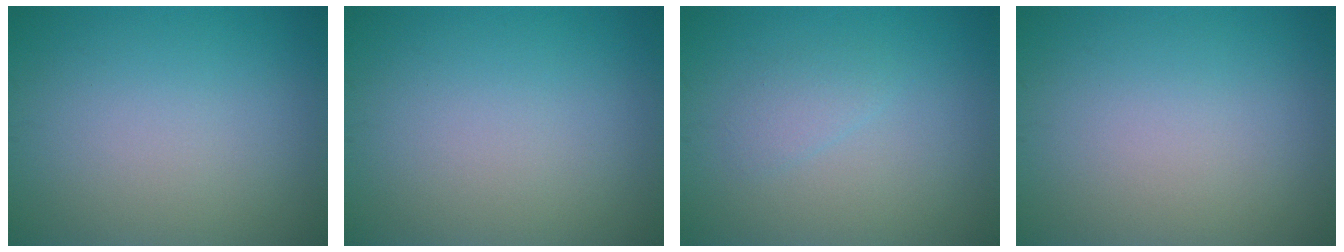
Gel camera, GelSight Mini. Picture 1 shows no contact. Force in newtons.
{"total": 0.0}
{"total": 1.3, "press": 1.3, "slide": 0.2}
{"total": 0.0}